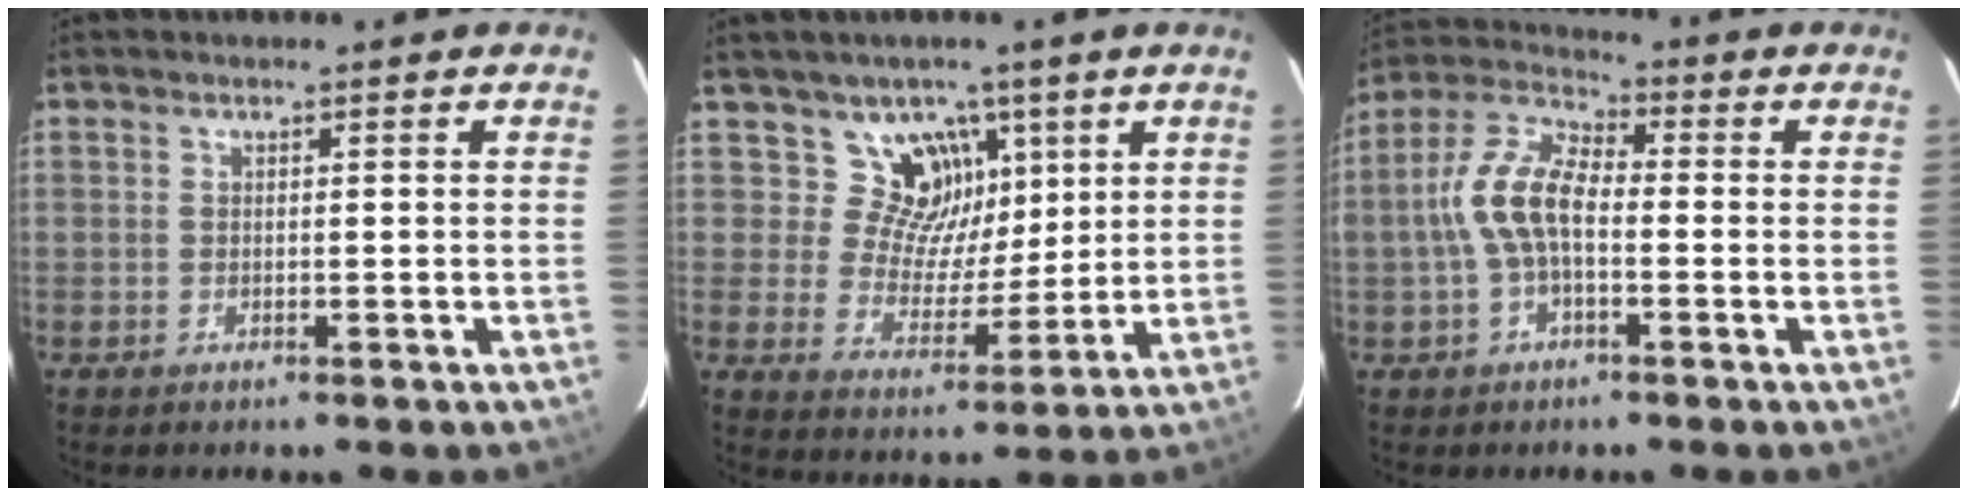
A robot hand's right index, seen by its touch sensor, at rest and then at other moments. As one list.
[{"total": 9.3, "force": [5.0, 7.5, 2.3], "torque": [-0.025, -0.020, 0.086]}, {"total": 10.3, "force": [-1.5, 4.9, 8.9], "torque": [-0.192, 0.020, -0.033]}]